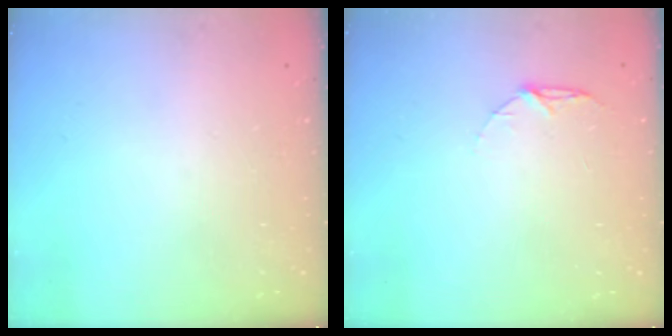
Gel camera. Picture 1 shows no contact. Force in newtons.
{"total": 4.4, "press": 4.4, "slide": 0.5}